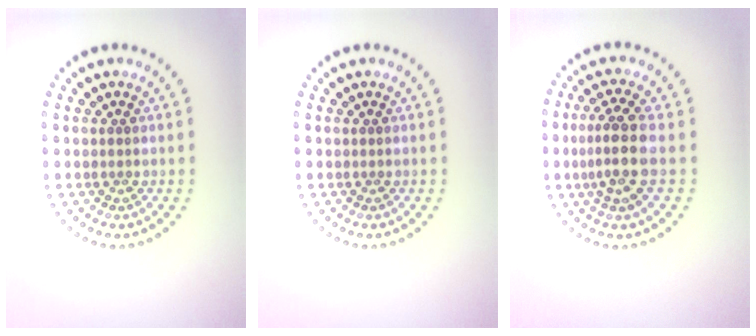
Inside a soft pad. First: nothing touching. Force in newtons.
{"total": 0.0}
{"total": 3.6, "press": 3.2, "slide": 1.6}